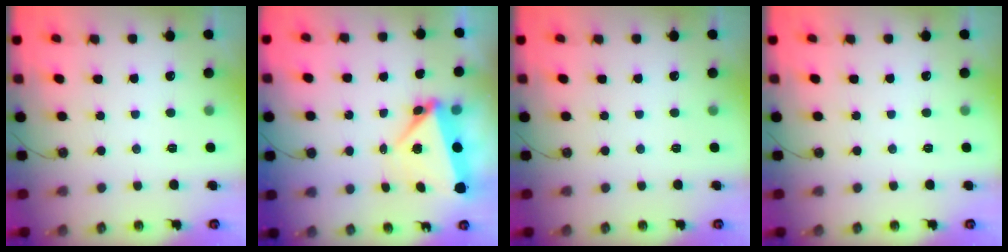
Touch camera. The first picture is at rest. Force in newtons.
{"total": 5.6, "press": 5.6, "slide": 0.4}
{"total": 0.0}
{"total": 0.0}